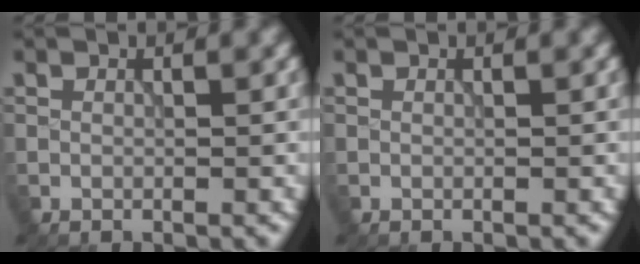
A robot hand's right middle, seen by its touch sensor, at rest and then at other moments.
{"total": 0.0}